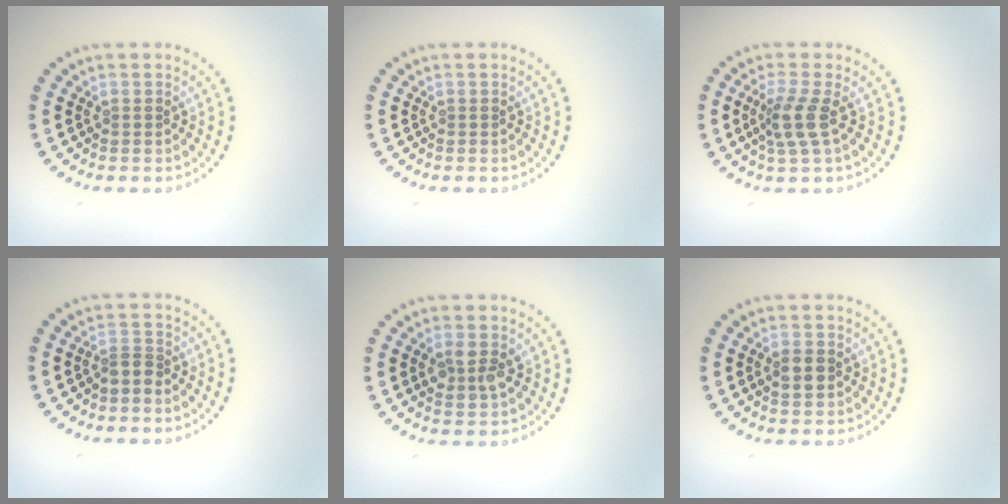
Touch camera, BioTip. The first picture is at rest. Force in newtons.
{"total": 0.0}
{"total": 2.8, "press": 2.1, "slide": 1.9}
{"total": 1.3, "press": 0.9, "slide": 0.9}
{"total": 2.5, "press": 2.5, "slide": 0.5}
{"total": 2.0, "press": 2.0, "slide": 0.2}